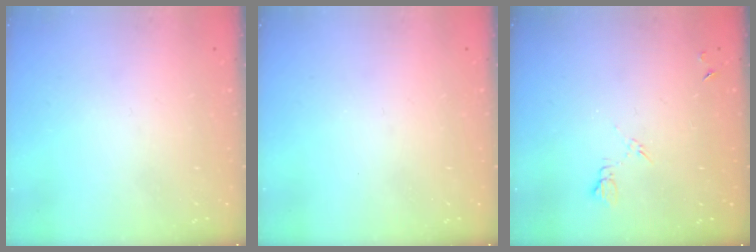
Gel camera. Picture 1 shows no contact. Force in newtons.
{"total": 0.0}
{"total": 5.2, "press": 5.1, "slide": 0.7}